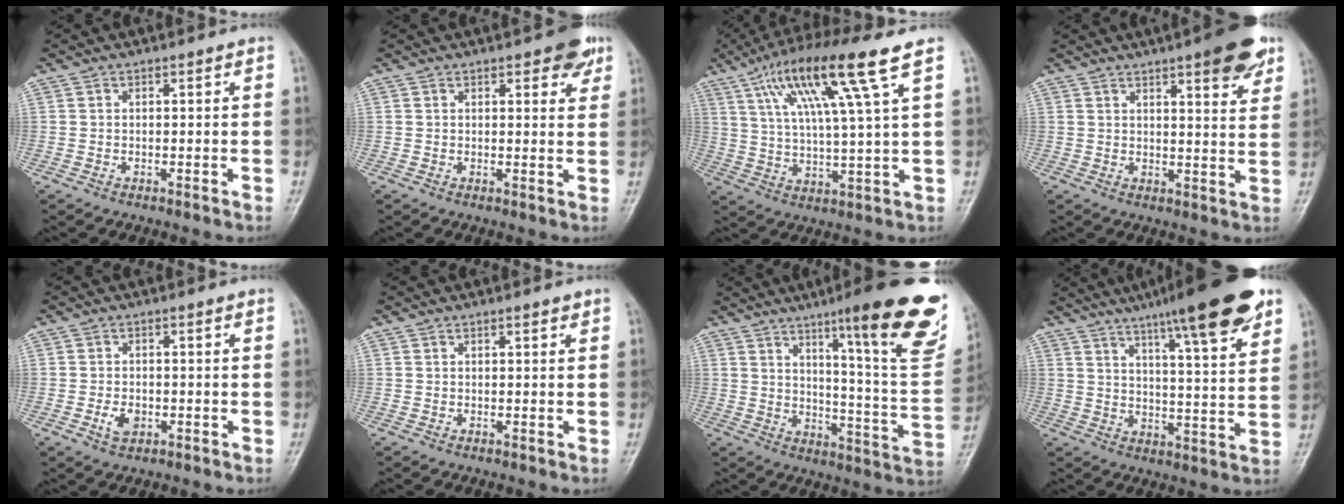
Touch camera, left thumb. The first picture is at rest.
{"total": 4.9, "force": [2.9, 2.0, 3.5], "torque": [-0.024, -0.010, 0.030]}
{"total": 16.2, "force": [7.7, 1.0, 14.2], "torque": [-0.263, -0.007, 0.134]}
{"total": 9.8, "force": [6.0, 2.2, 7.5], "torque": [-0.078, -0.027, 0.074]}
{"total": 3.0, "force": [-0.9, 2.1, 2.0], "torque": [-0.034, 0.002, -0.013]}
{"total": 1.0, "force": [0.7, 0.2, 0.7], "torque": [-0.009, -0.002, 0.010]}
{"total": 24.6, "force": [14.1, 3.6, 19.8], "torque": [-0.242, -0.067, 0.200]}
{"total": 19.4, "force": [12.6, 2.9, 14.5], "torque": [-0.195, -0.041, 0.181]}